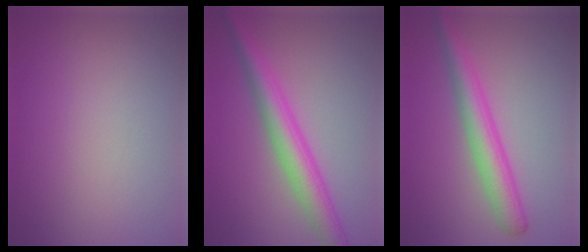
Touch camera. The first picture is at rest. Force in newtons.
{"total": 5.0, "press": 5.0, "slide": 0.0}
{"total": 4.3, "press": 4.3, "slide": 0.1}